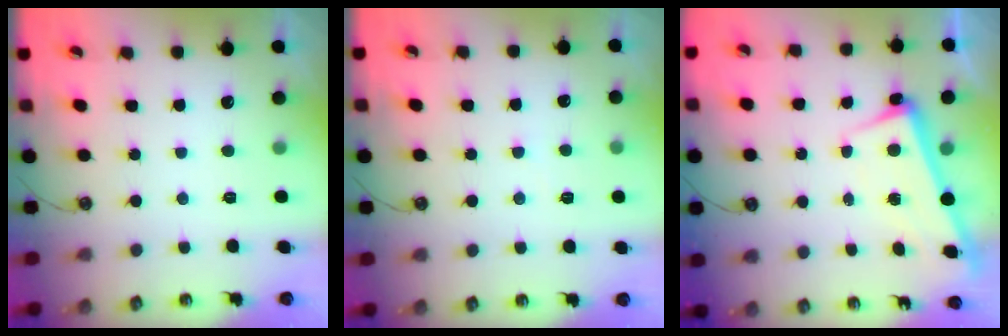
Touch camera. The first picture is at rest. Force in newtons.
{"total": 6.4, "press": 6.4, "slide": 0.2}
{"total": 2.4, "press": 2.2, "slide": 0.9}